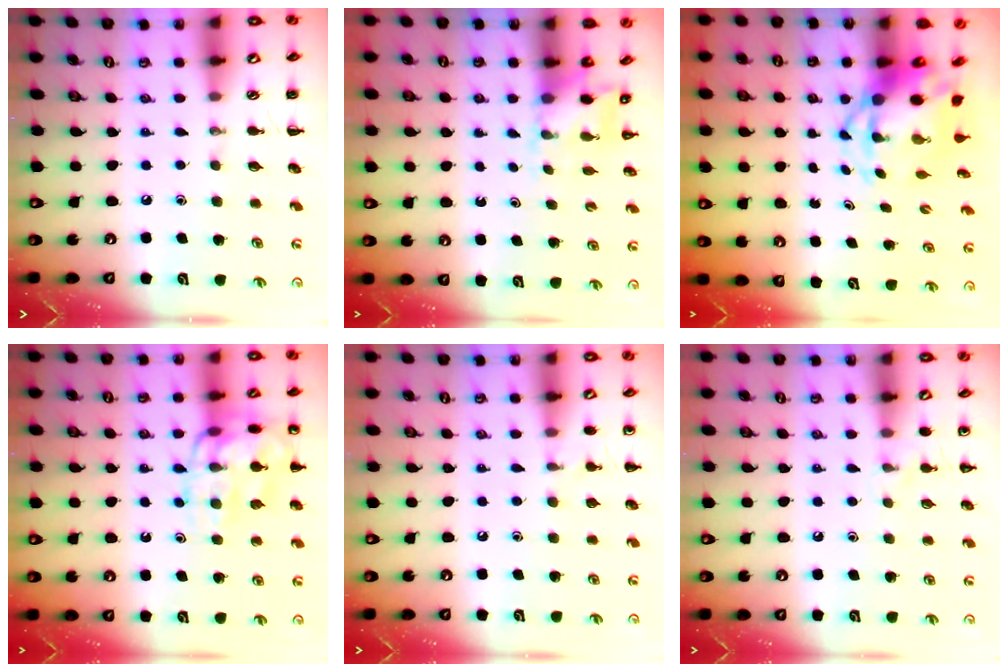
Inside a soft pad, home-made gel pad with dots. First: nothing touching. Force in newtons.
{"total": 2.3, "press": 2.3, "slide": 0.6}
{"total": 5.0, "press": 4.8, "slide": 1.6}
{"total": 15.1, "press": 15.0, "slide": 1.4}
{"total": 5.5, "press": 5.3, "slide": 1.5}
{"total": 5.3, "press": 4.9, "slide": 2.0}